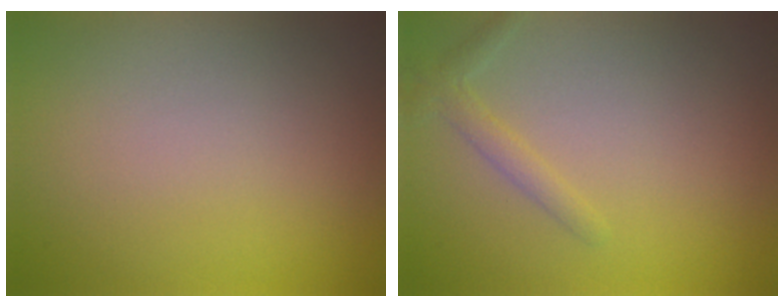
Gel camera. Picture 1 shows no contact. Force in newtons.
{"total": 1.6, "press": 1.6, "slide": 0.1}